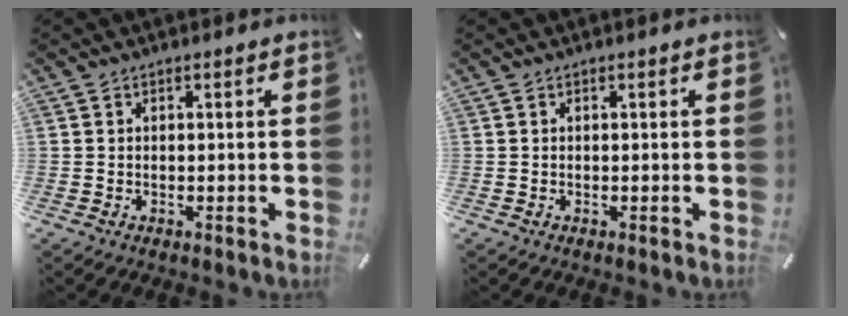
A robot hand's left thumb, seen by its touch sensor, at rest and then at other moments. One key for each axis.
{"total": 0.0}